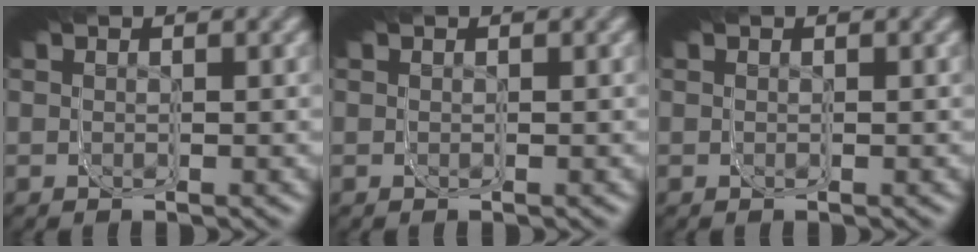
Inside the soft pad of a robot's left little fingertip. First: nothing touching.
{"total": 0.0}
{"total": 0.0}